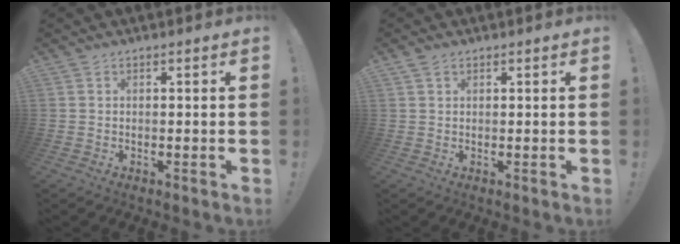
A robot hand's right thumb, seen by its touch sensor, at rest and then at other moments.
{"total": 1.7, "force": [1.2, 1.0, 0.8], "torque": [-0.016, 0.001, 0.023]}